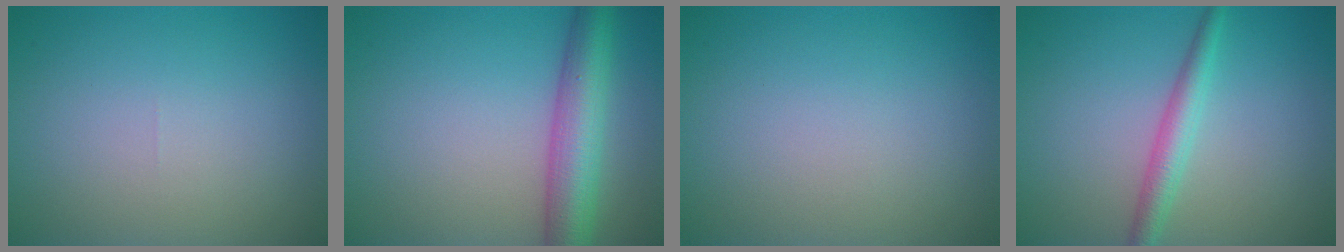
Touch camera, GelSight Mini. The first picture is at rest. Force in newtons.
{"total": 6.2, "press": 6.2, "slide": 0.1}
{"total": 0.0}
{"total": 2.6, "press": 2.6, "slide": 0.0}